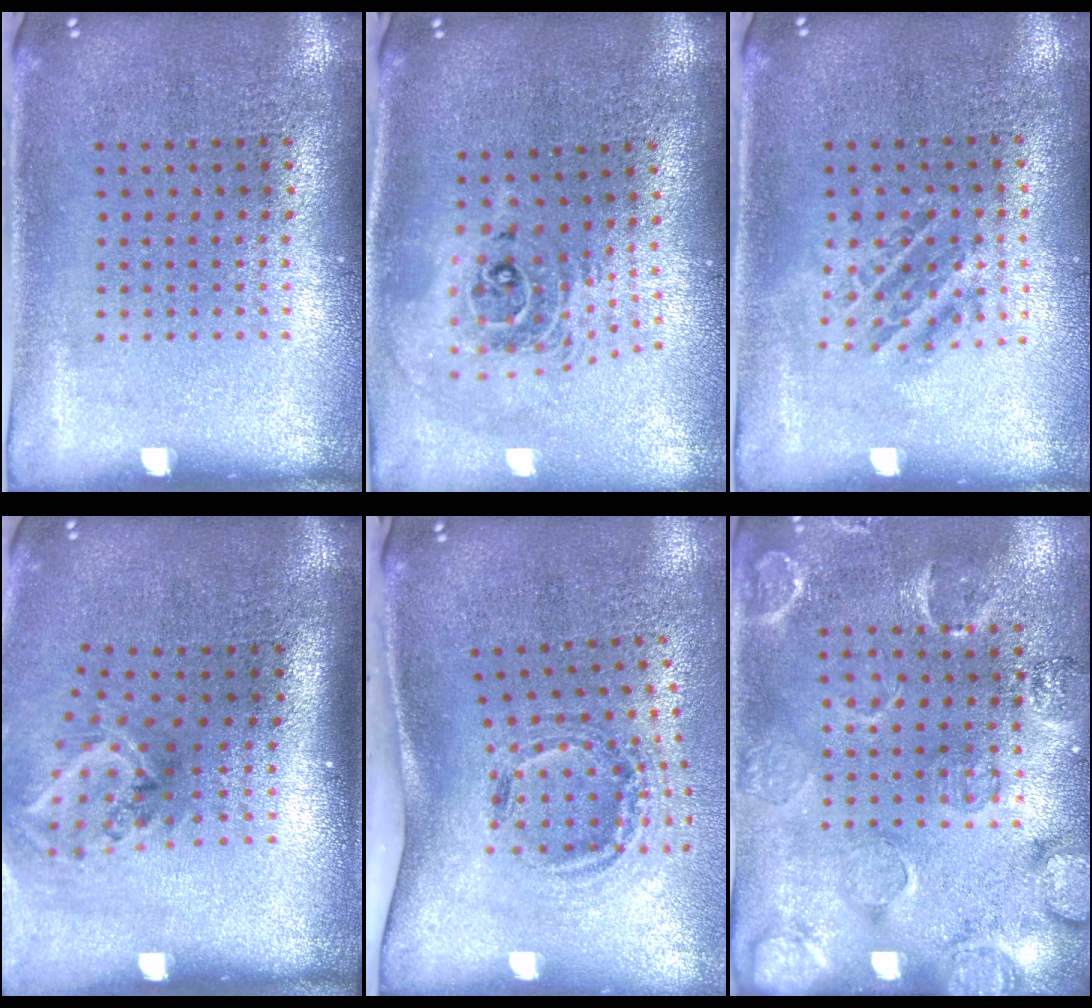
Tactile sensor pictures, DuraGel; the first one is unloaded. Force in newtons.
{"total": 2.3, "press": 1.8, "slide": 1.5}
{"total": 1.0, "press": 1.0, "slide": 0.4}
{"total": 2.0, "press": 1.3, "slide": 1.5}
{"total": 1.5, "press": 1.1, "slide": 1.0}
{"total": 2.7, "press": 1.9, "slide": 1.9}